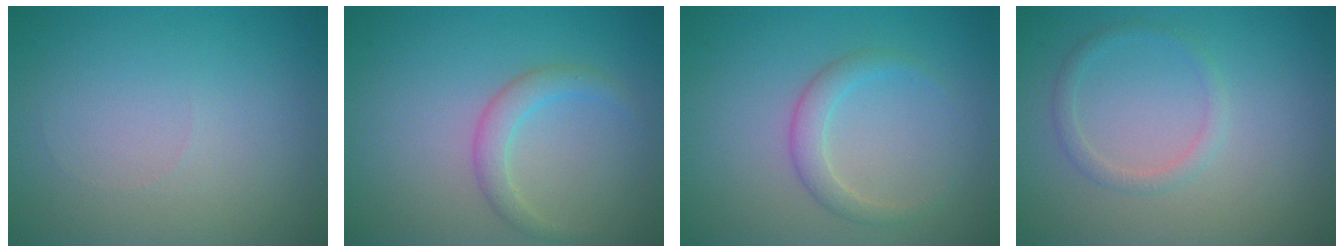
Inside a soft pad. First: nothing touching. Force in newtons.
{"total": 2.0, "press": 2.0, "slide": 0.2}
{"total": 2.0, "press": 2.0, "slide": 0.1}
{"total": 1.3, "press": 1.3, "slide": 0.1}